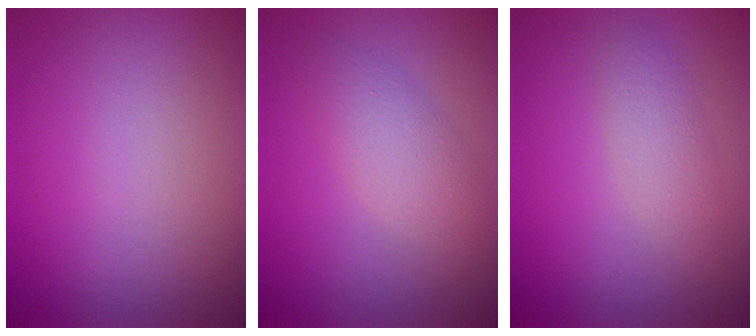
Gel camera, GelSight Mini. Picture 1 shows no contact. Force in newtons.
{"total": 2.8, "press": 2.8, "slide": 0.2}
{"total": 1.9, "press": 1.9, "slide": 0.1}